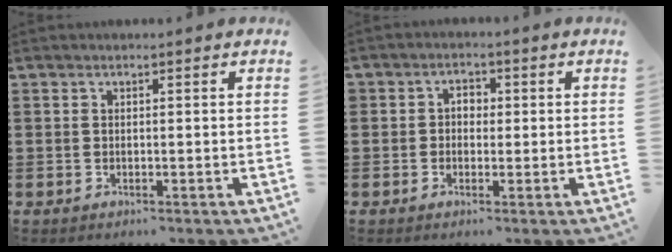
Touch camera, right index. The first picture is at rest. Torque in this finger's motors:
{"motor_torque": [0.18, -0.22, 0.07, 0.01]}